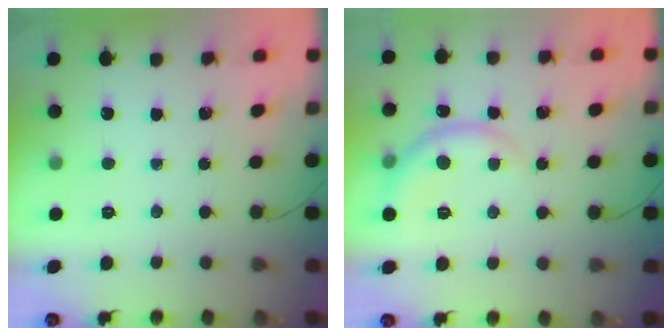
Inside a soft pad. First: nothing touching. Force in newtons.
{"total": 6.3, "press": 6.3, "slide": 0.5}